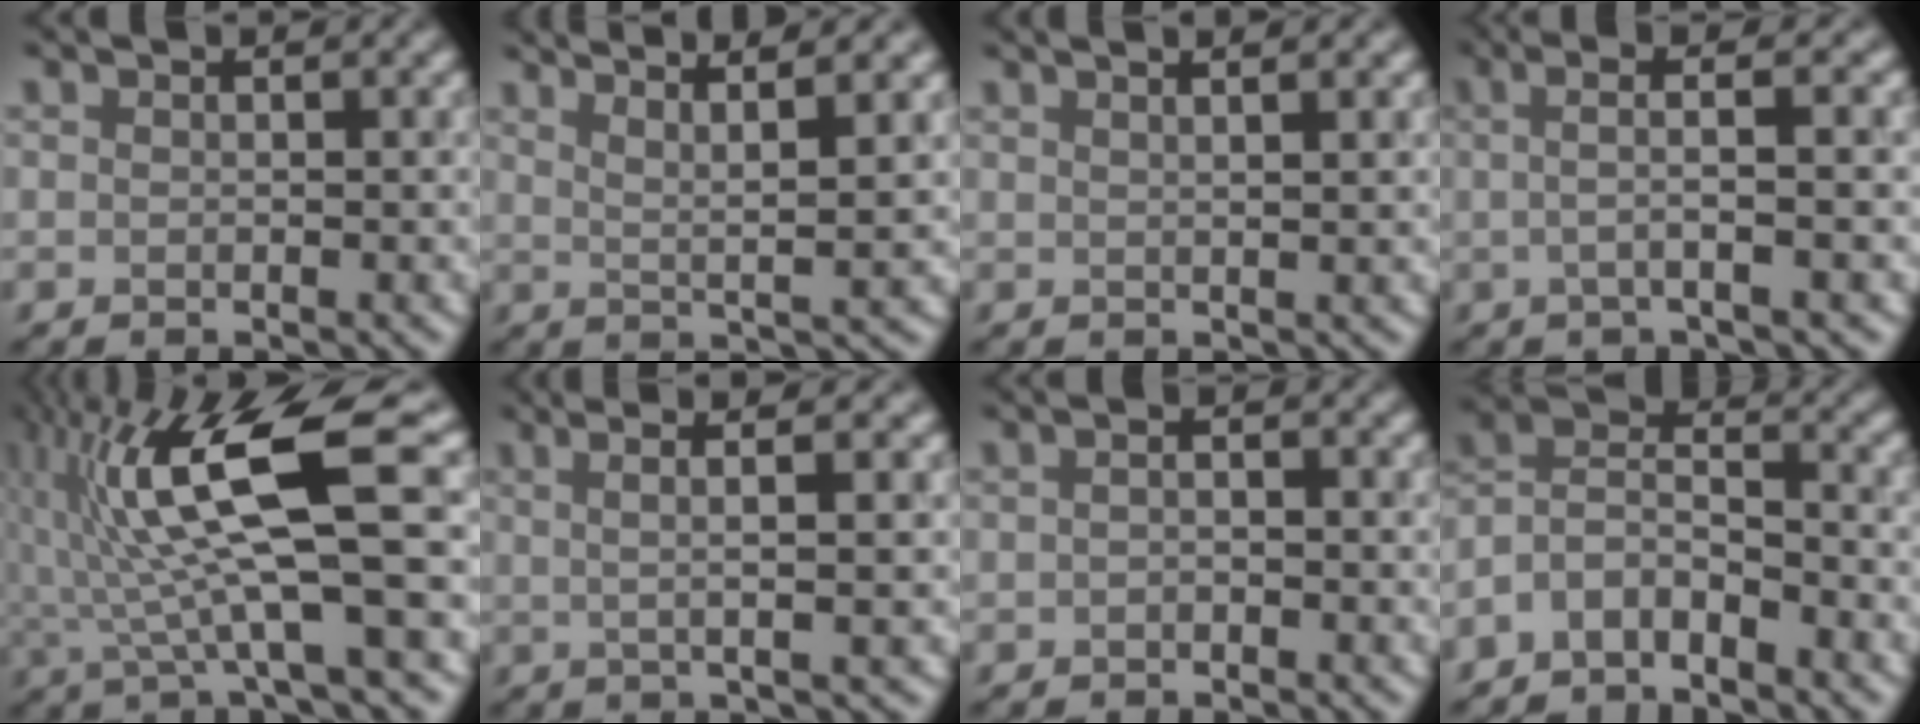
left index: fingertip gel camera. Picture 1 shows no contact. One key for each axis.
{"total": 5.1, "fx": 3.4, "fy": 0.4, "fz": 3.8, "tx": -0.069, "ty": 0.010, "tz": 0.065}
{"total": 4.7, "fx": 3.0, "fy": 1.9, "fz": 3.1, "tx": -0.009, "ty": 0.042, "tz": 0.011}
{"total": 3.8, "fx": 0.3, "fy": 0.6, "fz": 3.7, "tx": -0.058, "ty": 0.017, "tz": 0.012}
{"total": 11.0, "fx": 1.7, "fy": 2.1, "fz": 10.7, "tx": -0.197, "ty": 0.014, "tz": 0.045}
{"total": 4.4, "fx": 1.5, "fy": 0.6, "fz": 4.1, "tx": -0.070, "ty": 0.010, "tz": 0.027}
{"total": 0.5, "fx": -0.5, "fy": 0.0, "fz": 0.3, "tx": -0.002, "ty": -0.004, "tz": -0.004}
{"total": 4.5, "fx": -3.5, "fy": 1.8, "fz": 2.1, "tx": -0.040, "ty": 0.009, "tz": -0.069}